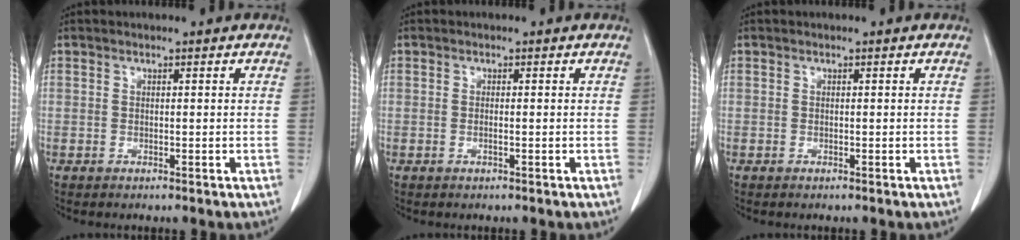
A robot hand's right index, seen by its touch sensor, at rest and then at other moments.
{"total": 0.6, "force": [-0.2, 0.0, 0.6], "torque": [-0.012, 0.000, -0.003]}
{"total": 0.0}